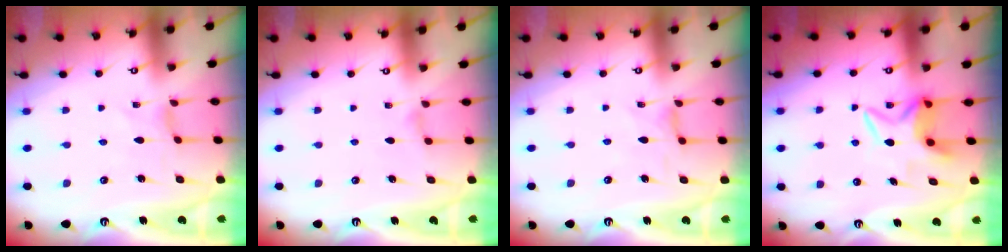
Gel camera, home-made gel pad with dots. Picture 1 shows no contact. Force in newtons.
{"total": 1.3, "press": 1.3, "slide": 0.2}
{"total": 0.7, "press": 0.6, "slide": 0.4}
{"total": 6.1, "press": 6.1, "slide": 0.6}